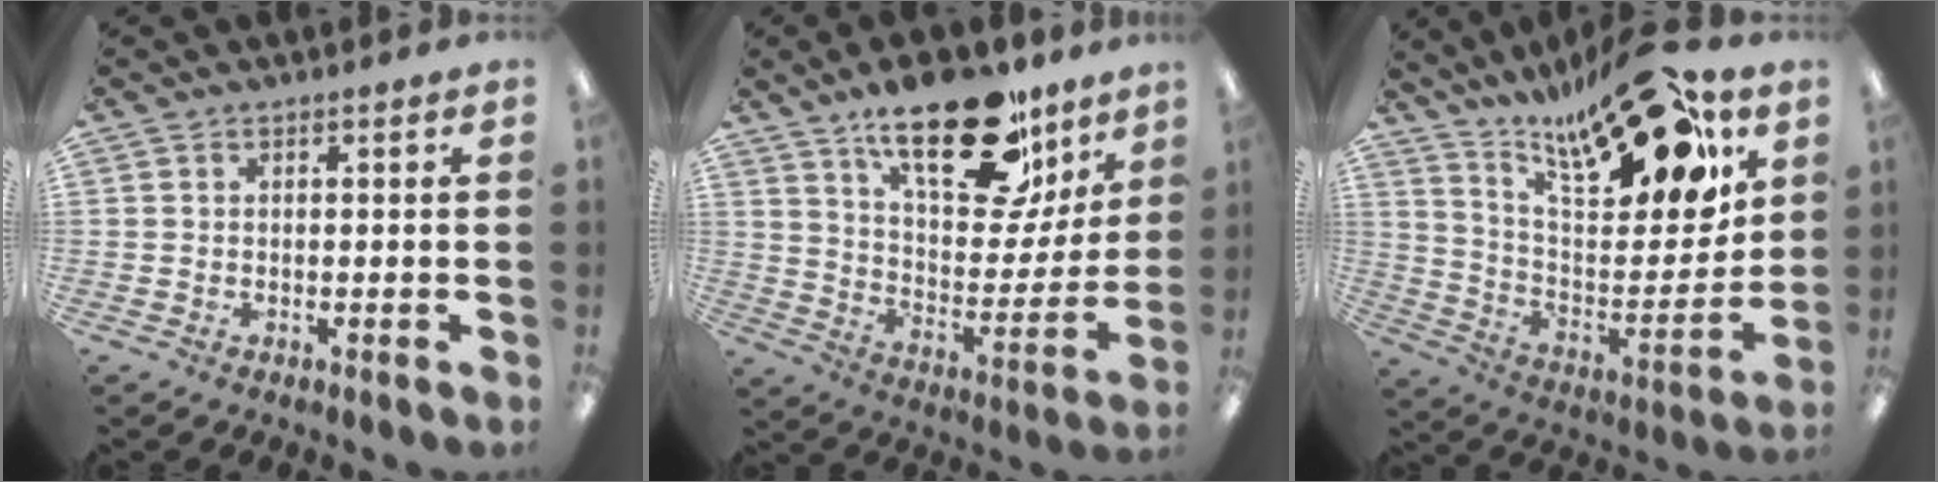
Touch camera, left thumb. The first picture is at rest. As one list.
[{"total": 25.5, "force": [16.2, 11.0, 16.3], "torque": [-0.241, -0.095, 0.272]}, {"total": 24.3, "force": [17.1, 8.1, 15.2], "torque": [-0.225, -0.104, 0.285]}]